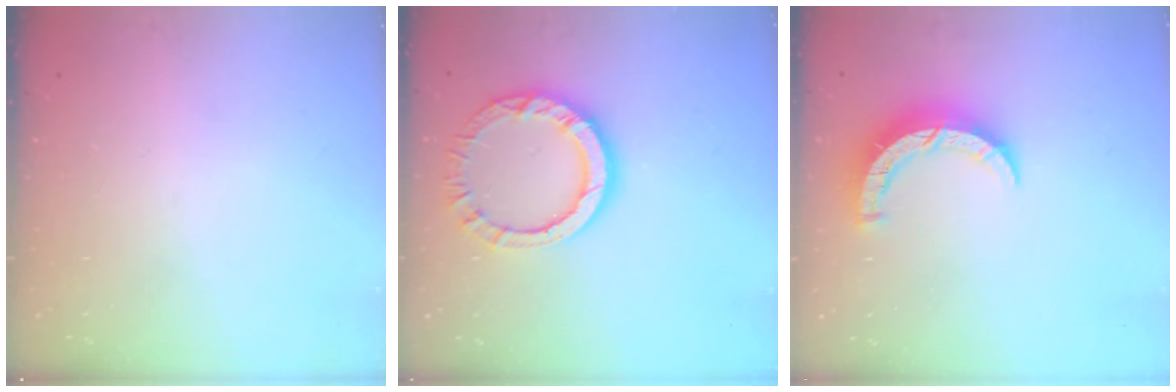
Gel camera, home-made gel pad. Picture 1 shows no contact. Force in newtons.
{"total": 11.5, "press": 11.5, "slide": 0.8}
{"total": 7.9, "press": 7.8, "slide": 0.6}